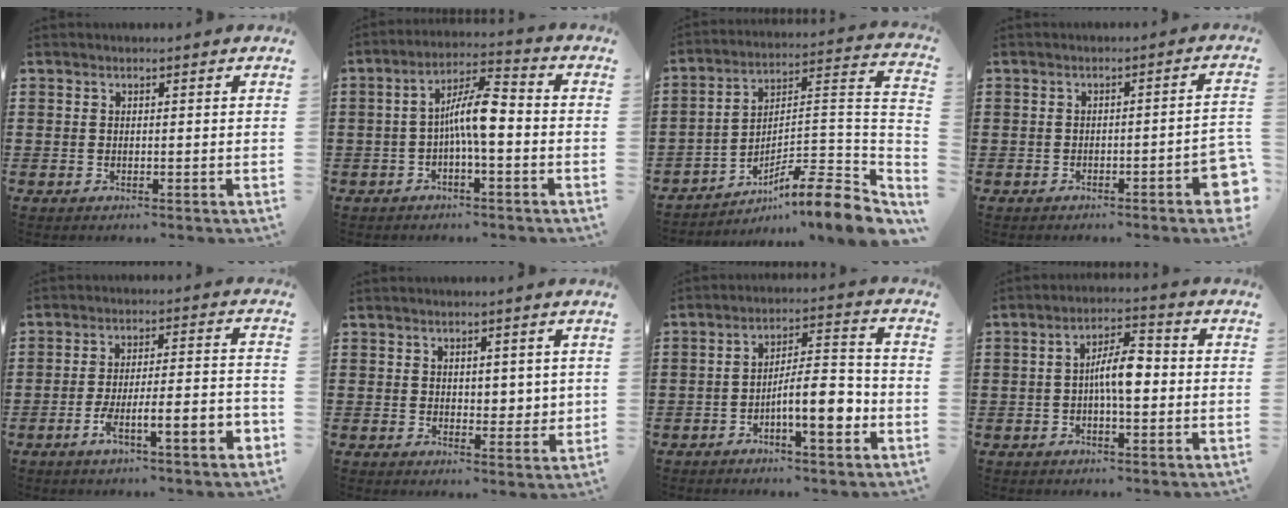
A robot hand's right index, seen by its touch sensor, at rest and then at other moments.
{"total": 7.9, "force": [-1.1, 1.9, 7.6], "torque": [-0.149, 0.006, -0.026]}
{"total": 8.6, "force": [-6.2, 0.4, 5.9], "torque": [-0.089, -0.015, -0.127]}
{"total": 3.8, "force": [-2.0, 0.6, 3.1], "torque": [-0.048, -0.001, -0.032]}
{"total": 7.3, "force": [-4.2, 0.8, 5.9], "torque": [-0.103, -0.006, -0.079]}
{"total": 3.0, "force": [1.5, 2.1, 1.6], "torque": [-0.021, 0.003, 0.024]}
{"total": 8.5, "force": [-3.6, 2.2, 7.4], "torque": [-0.112, 0.007, -0.062]}
{"total": 6.4, "force": [-0.6, 2.1, 6.0], "torque": [-0.107, 0.010, -0.012]}